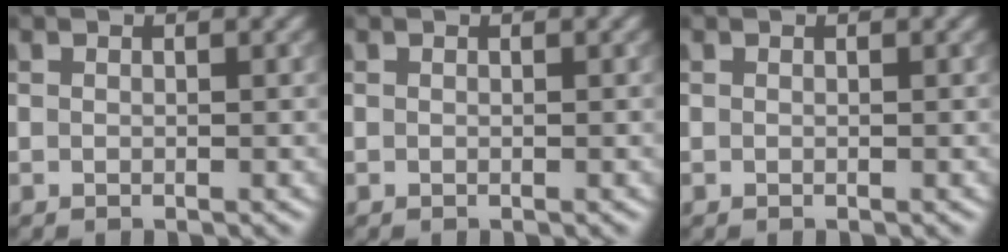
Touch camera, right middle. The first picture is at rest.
{"total": 0.0}
{"total": 0.0}